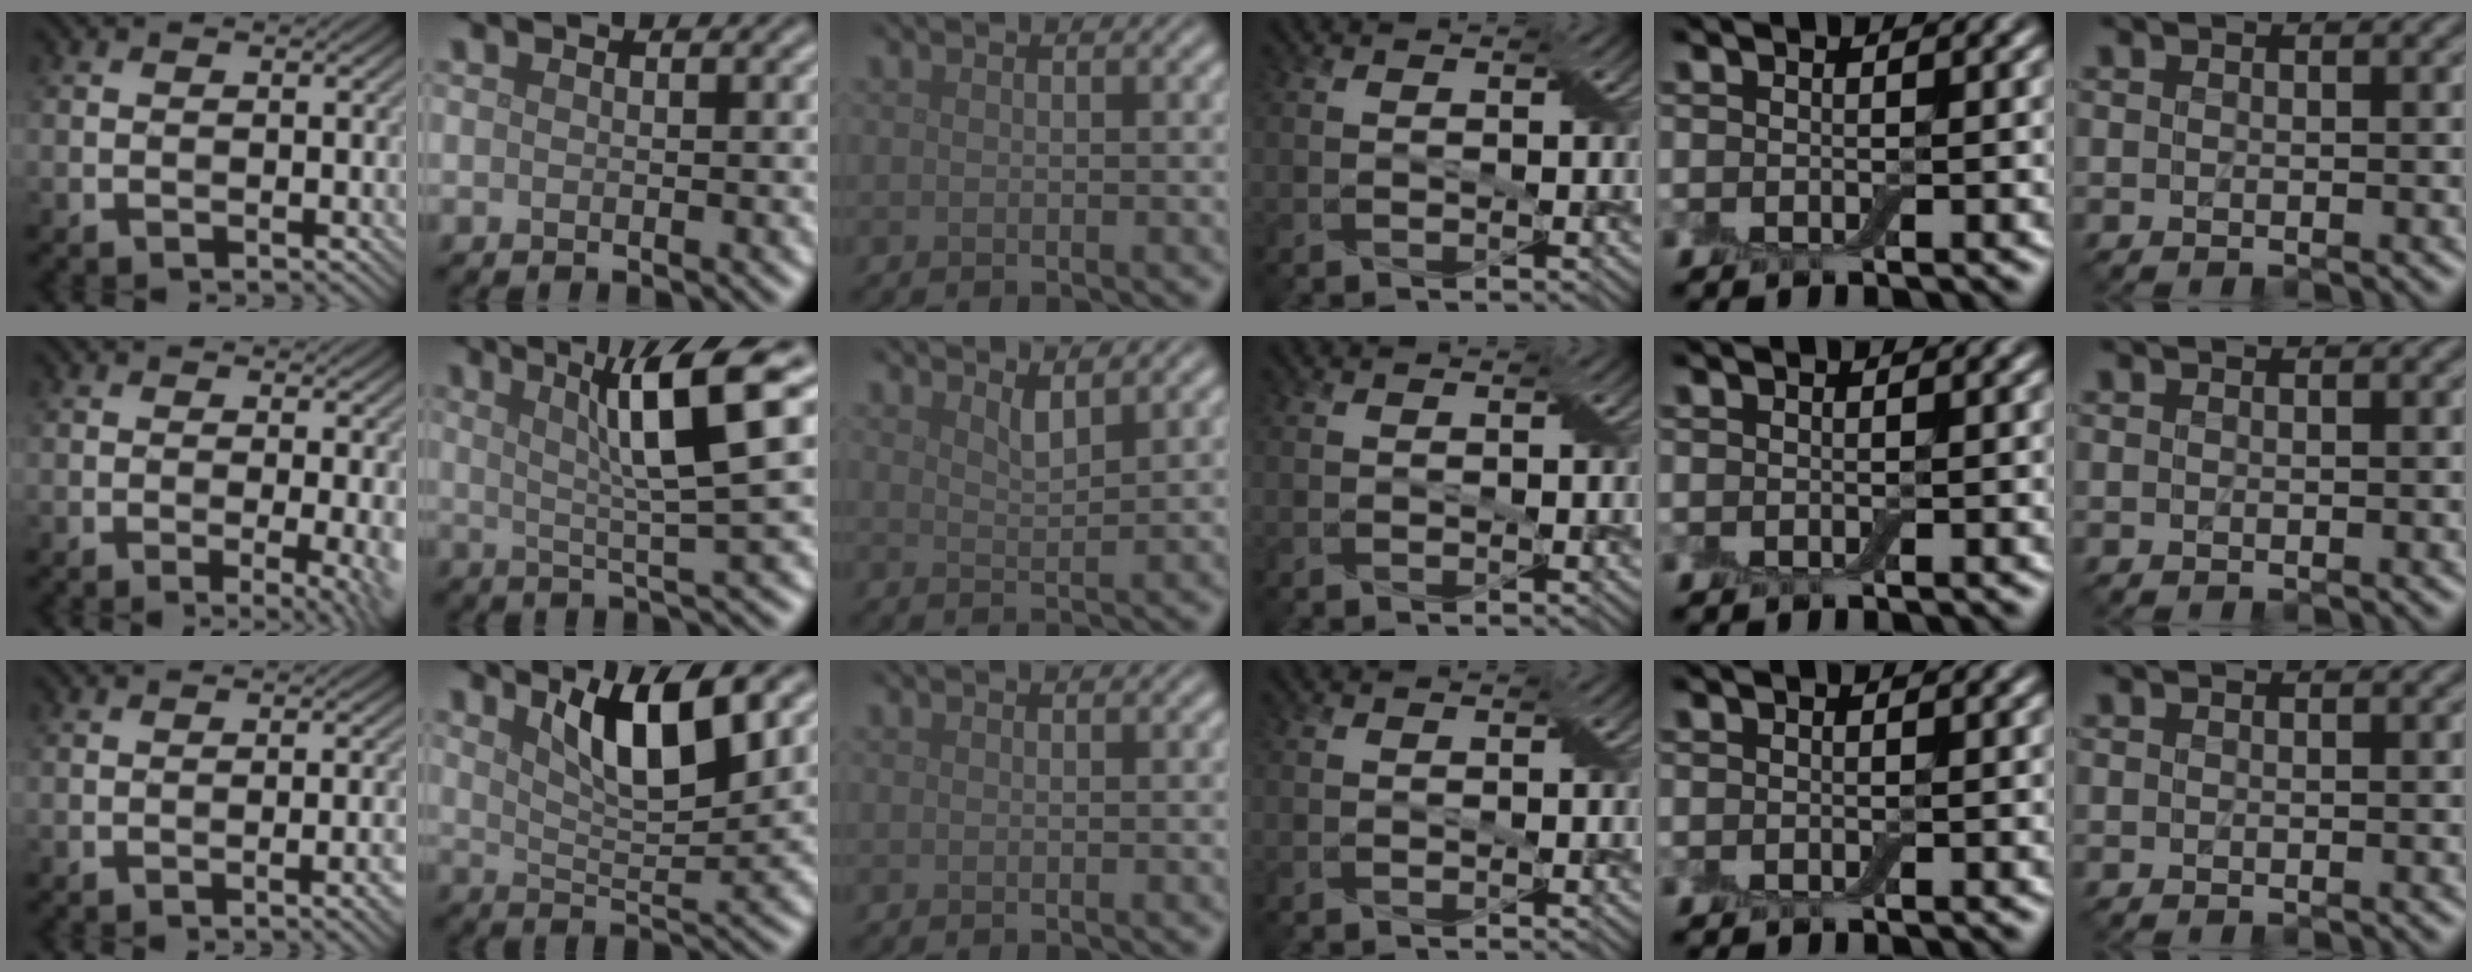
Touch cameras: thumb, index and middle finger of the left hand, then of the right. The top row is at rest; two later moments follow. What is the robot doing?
{"motion": "wrap", "object": "cling film"}